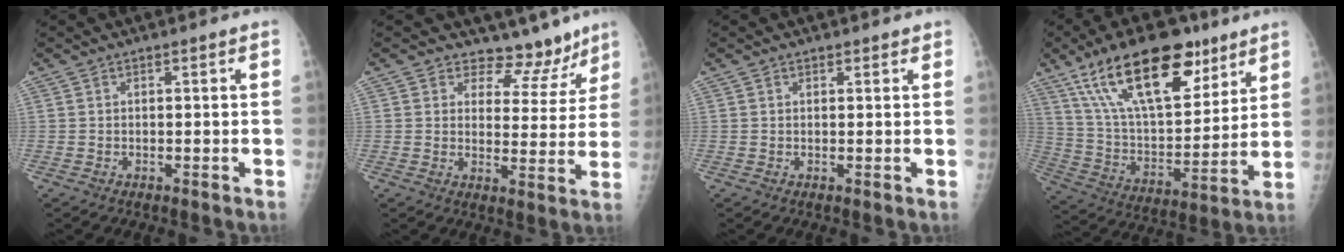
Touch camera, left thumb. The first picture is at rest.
{"total": 9.1, "force": [7.7, 4.8, 0.4], "torque": [0.039, -0.061, 0.093]}
{"total": 0.8, "force": [0.6, 0.5, 0.0], "torque": [0.009, -0.004, 0.005]}
{"total": 24.6, "force": [14.7, 10.8, 16.5], "torque": [-0.247, -0.040, 0.261]}